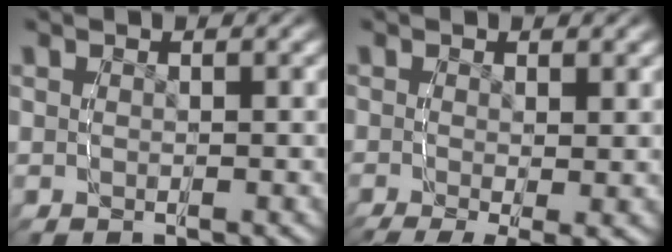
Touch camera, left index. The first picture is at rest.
{"total": 4.8, "force": [-3.2, 1.1, 3.4], "torque": [-0.053, -0.024, -0.036]}